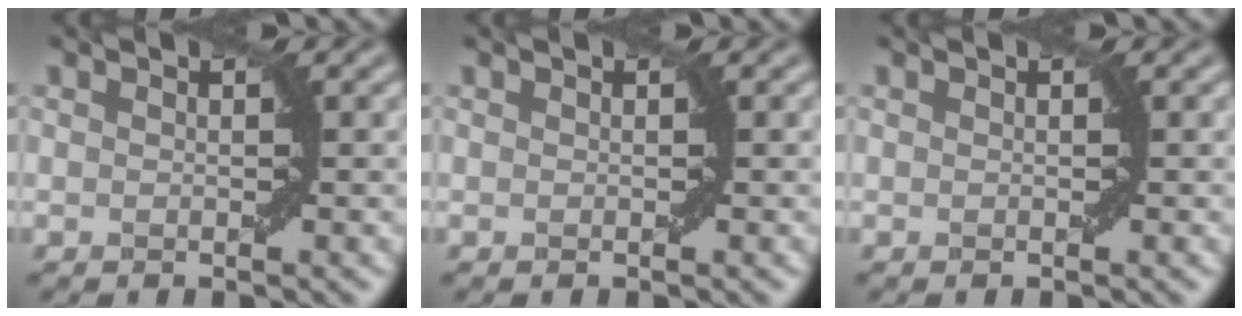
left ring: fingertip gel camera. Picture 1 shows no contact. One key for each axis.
{"total": 0.0}
{"total": 0.0}